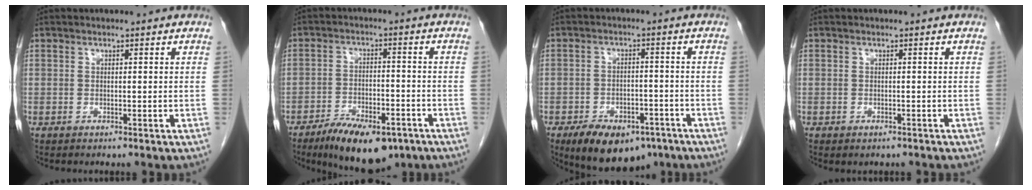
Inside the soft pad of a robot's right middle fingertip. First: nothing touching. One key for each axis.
{"total": 12.0, "fx": -8.4, "fy": 4.7, "fz": 7.3, "tx": -0.109, "ty": -0.005, "tz": -0.131}
{"total": 12.2, "fx": -8.1, "fy": 6.4, "fz": 6.4, "tx": -0.101, "ty": 0.003, "tz": -0.120}
{"total": 1.2, "fx": -1.0, "fy": 0.6, "fz": 0.4, "tx": -0.007, "ty": -0.001, "tz": -0.011}